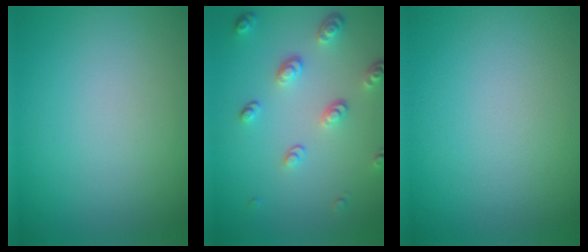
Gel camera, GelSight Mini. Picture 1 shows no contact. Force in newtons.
{"total": 3.3, "press": 2.5, "slide": 2.1}
{"total": 0.0}